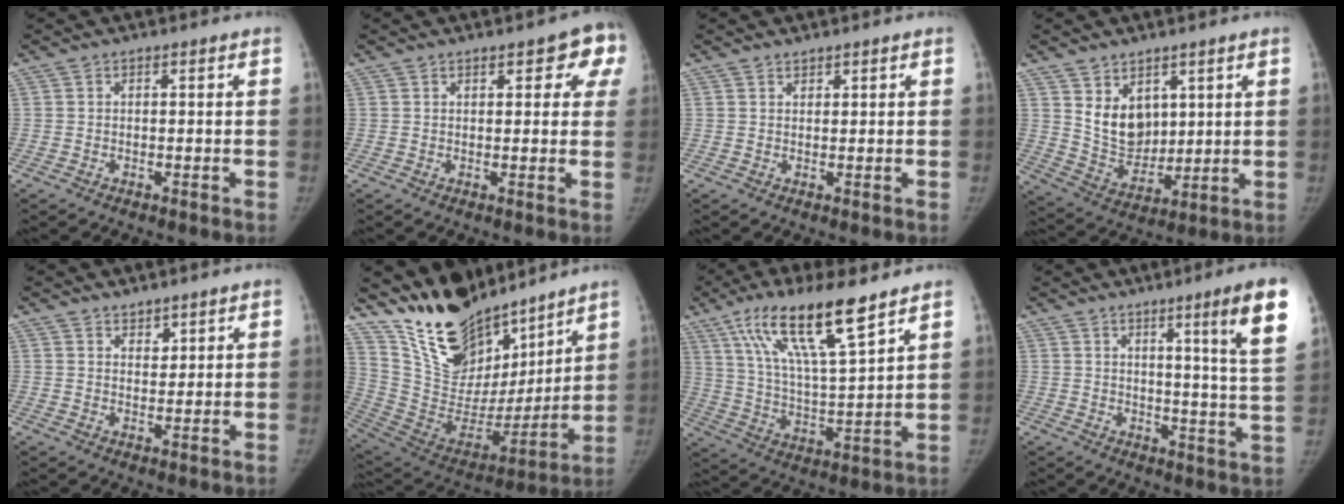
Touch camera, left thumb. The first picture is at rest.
{"total": 7.1, "force": [3.4, 3.1, 5.4], "torque": [-0.026, -0.007, 0.030]}
{"total": 1.1, "force": [1.0, 0.4, 0.1], "torque": [0.007, -0.007, 0.014]}
{"total": 9.3, "force": [4.0, 6.7, 5.0], "torque": [-0.056, -0.040, 0.094]}
{"total": 2.7, "force": [2.2, 1.5, 0.6], "torque": [0.009, -0.016, 0.036]}
{"total": 23.3, "force": [19.1, 9.8, 9.0], "torque": [-0.114, -0.104, 0.340]}
{"total": 17.6, "force": [11.1, 3.2, 13.3], "torque": [-0.234, -0.043, 0.210]}
{"total": 12.9, "force": [6.7, -0.2, 11.0], "torque": [-0.143, -0.041, 0.090]}